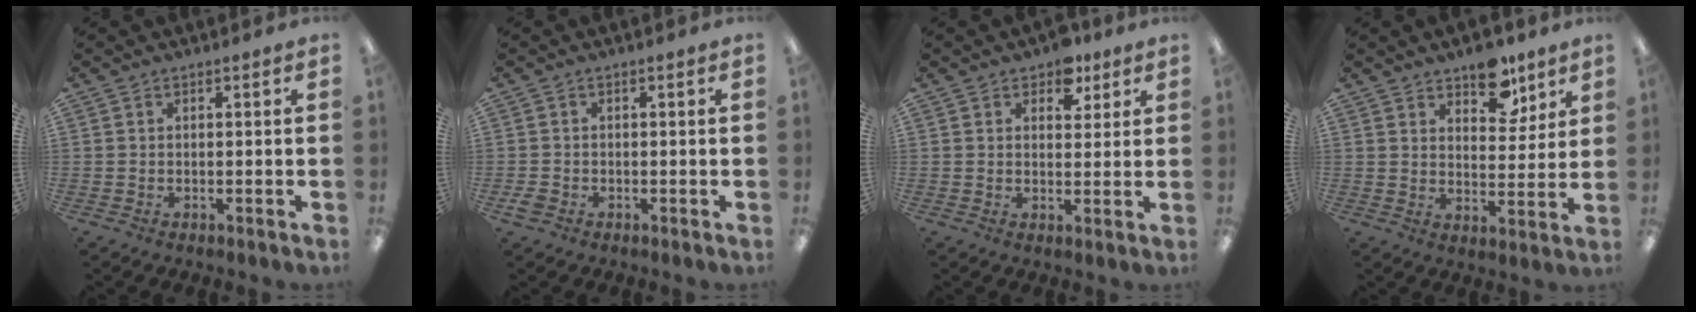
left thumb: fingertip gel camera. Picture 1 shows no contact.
{"total": 2.1, "force": [-1.3, 1.5, 0.6], "torque": [-0.007, 0.003, -0.025]}
{"total": 5.6, "force": [3.7, 3.5, 2.4], "torque": [-0.018, -0.015, 0.061]}
{"total": 9.3, "force": [7.0, 4.9, 3.5], "torque": [-0.029, -0.045, 0.123]}